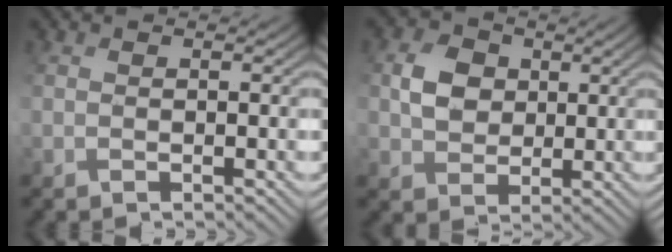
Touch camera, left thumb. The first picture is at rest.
{"total": 4.1, "force": [1.5, 3.5, 1.4], "torque": [-0.031, 0.014, 0.022]}